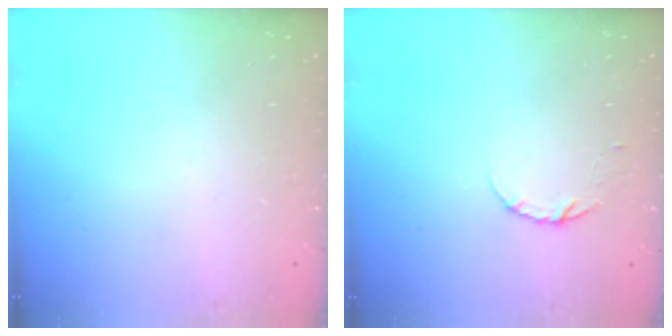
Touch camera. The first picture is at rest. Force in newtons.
{"total": 3.4, "press": 3.4, "slide": 0.4}